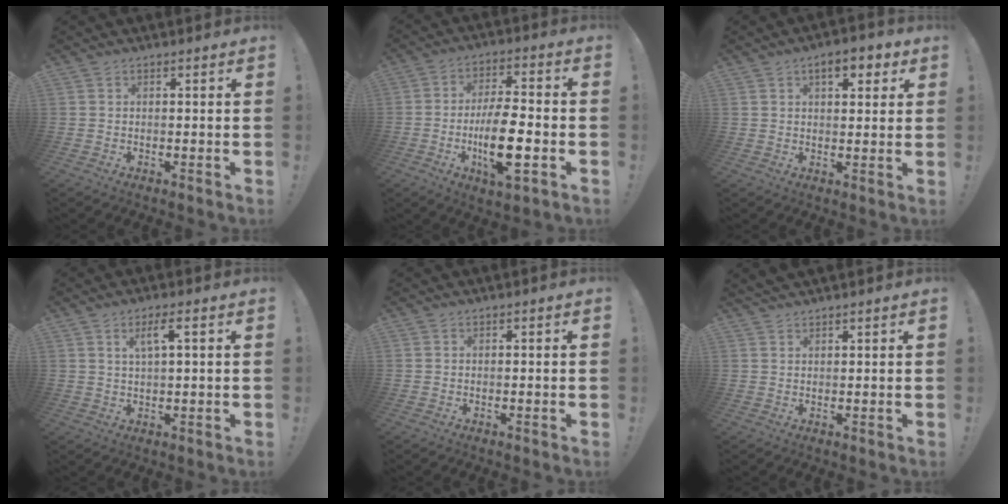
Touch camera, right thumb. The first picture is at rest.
{"total": 13.6, "force": [-4.4, 5.8, 11.5], "torque": [-0.212, 0.014, -0.074]}
{"total": 6.7, "force": [3.6, 3.0, 4.8], "torque": [-0.055, -0.010, 0.056]}
{"total": 4.7, "force": [1.9, 0.6, 4.3], "torque": [-0.073, -0.002, 0.026]}
{"total": 0.0}
{"total": 1.6, "force": [1.5, 0.0, 0.4], "torque": [-0.004, -0.010, 0.027]}